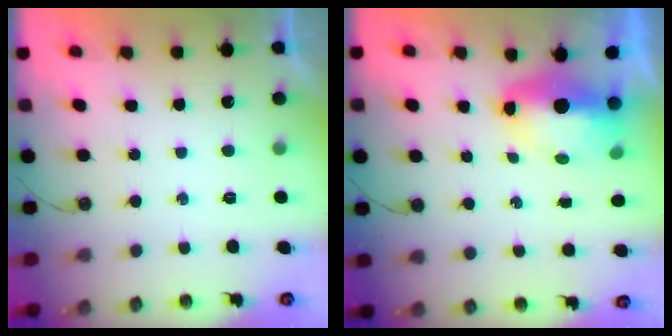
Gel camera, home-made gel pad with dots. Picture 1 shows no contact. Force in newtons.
{"total": 8.0, "press": 7.8, "slide": 1.5}